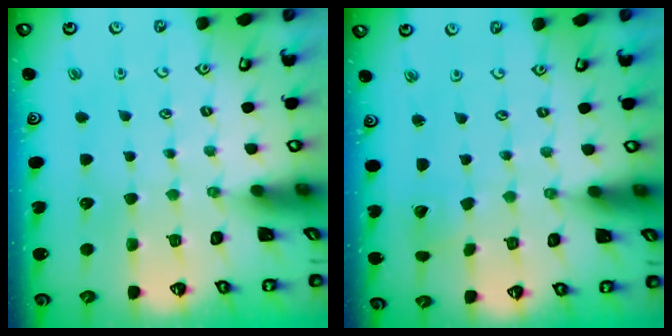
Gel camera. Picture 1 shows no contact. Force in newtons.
{"total": 2.1, "press": 2.1, "slide": 0.2}